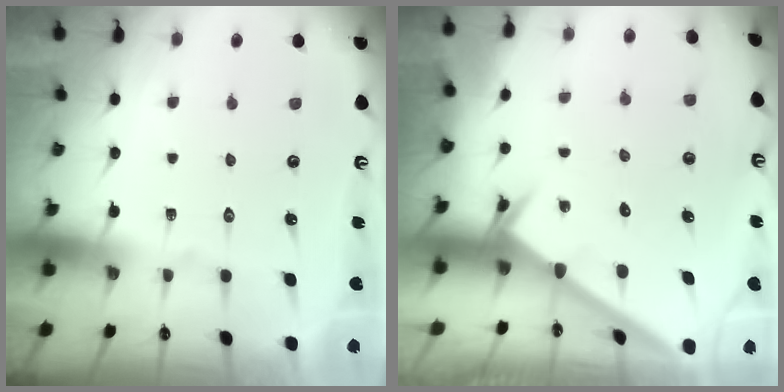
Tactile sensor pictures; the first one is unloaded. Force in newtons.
{"total": 2.2, "press": 2.2, "slide": 0.2}